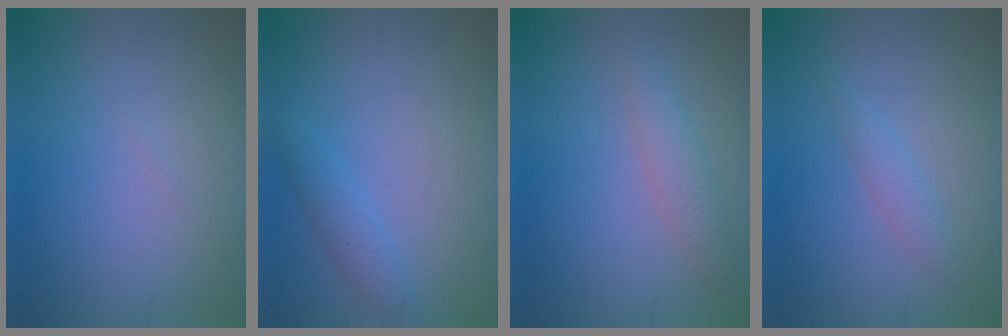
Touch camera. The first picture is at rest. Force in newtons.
{"total": 1.9, "press": 1.9, "slide": 0.1}
{"total": 1.3, "press": 1.3, "slide": 0.3}
{"total": 1.3, "press": 1.3, "slide": 0.0}